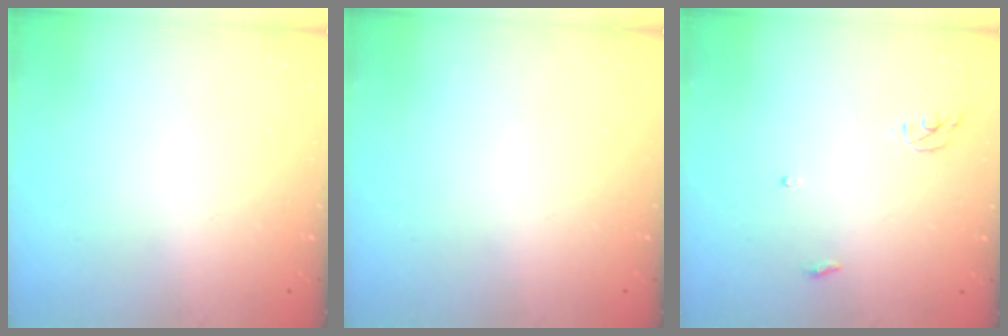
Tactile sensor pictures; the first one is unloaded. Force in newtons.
{"total": 0.0}
{"total": 3.6, "press": 3.6, "slide": 0.3}